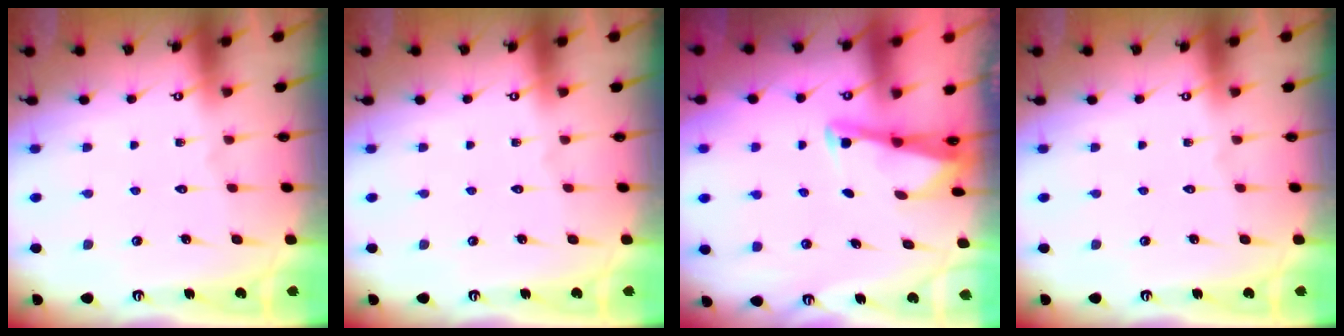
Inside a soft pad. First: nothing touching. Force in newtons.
{"total": 0.0}
{"total": 2.6, "press": 2.6, "slide": 0.1}
{"total": 0.0}